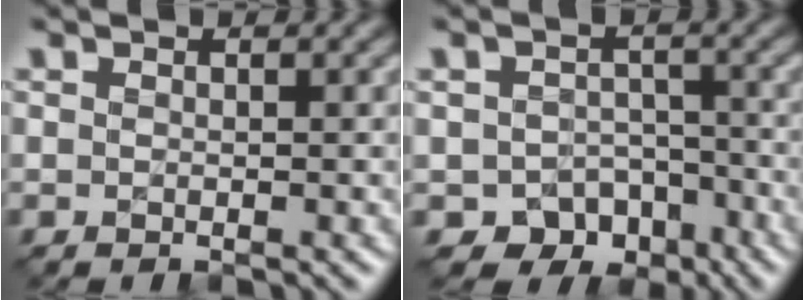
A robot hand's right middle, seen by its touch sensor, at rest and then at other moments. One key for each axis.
{"total": 5.5, "fx": -3.5, "fy": 3.9, "fz": 1.7, "tx": -0.008, "ty": -0.009, "tz": -0.042}